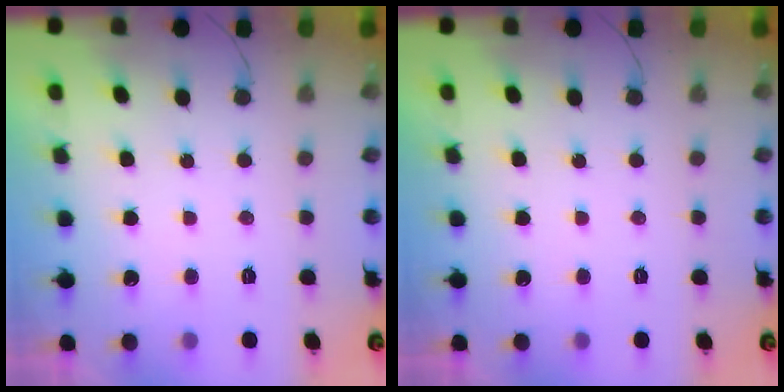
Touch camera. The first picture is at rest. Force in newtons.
{"total": 0.0}